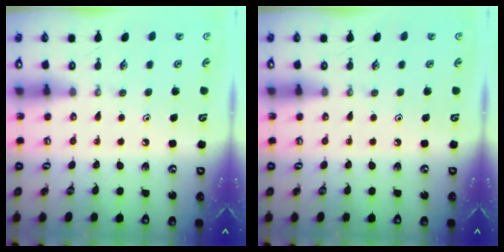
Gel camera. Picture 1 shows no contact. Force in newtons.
{"total": 0.0}